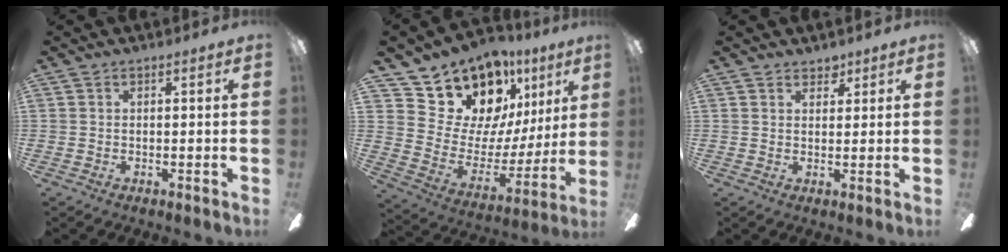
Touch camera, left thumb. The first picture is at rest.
{"total": 17.0, "force": [12.9, 9.7, 5.6], "torque": [-0.105, -0.108, 0.249]}
{"total": 2.7, "force": [2.3, 1.4, 0.5], "torque": [0.001, -0.011, 0.040]}